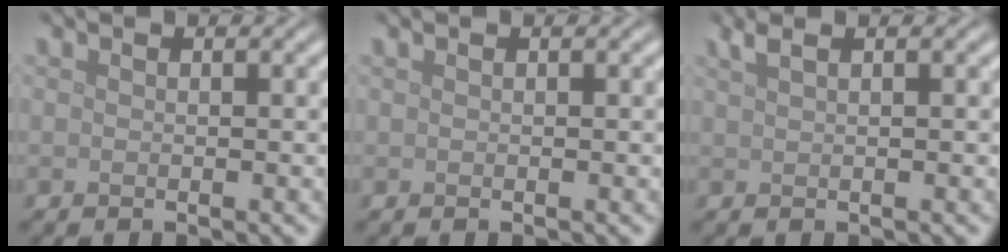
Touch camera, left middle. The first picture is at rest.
{"total": 0.0}
{"total": 1.6, "force": [1.1, 0.5, 1.1], "torque": [-0.016, 0.005, 0.017]}